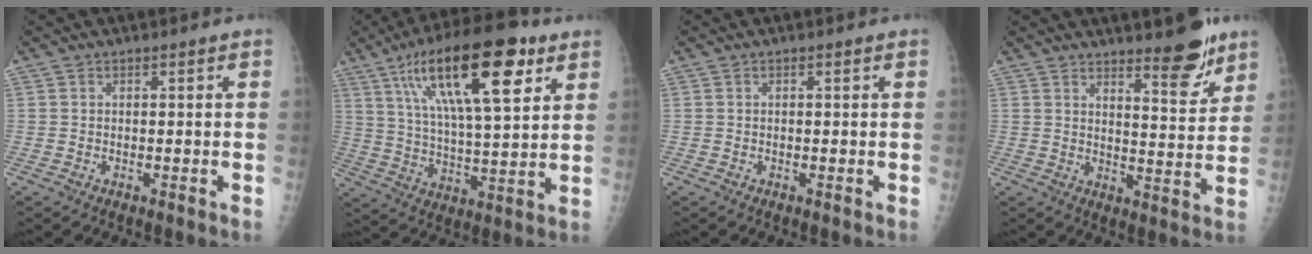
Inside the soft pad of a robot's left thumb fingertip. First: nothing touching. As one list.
[{"total": 22.2, "force": [10.7, 7.0, 18.1], "torque": [-0.288, -0.022, 0.176]}, {"total": 0.0}, {"total": 8.8, "force": [6.5, 2.2, 5.5], "torque": [-0.057, -0.054, 0.099]}]